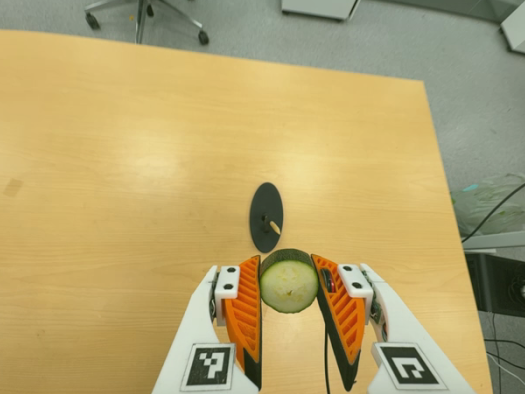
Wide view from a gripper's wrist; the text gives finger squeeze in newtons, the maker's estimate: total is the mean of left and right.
{"total": 8.5, "left": 7.9, "right": 9.2}